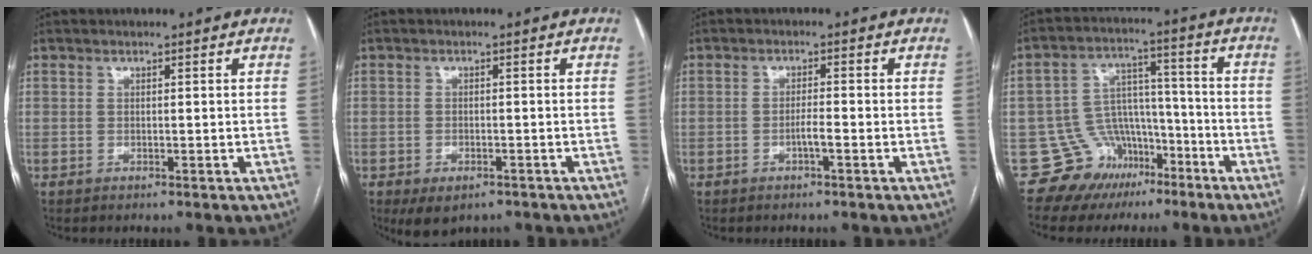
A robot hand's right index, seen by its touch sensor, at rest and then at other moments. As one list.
[{"total": 4.7, "force": [-3.0, 2.6, 2.4], "torque": [-0.040, -0.005, -0.039]}, {"total": 1.8, "force": [-0.9, 0.0, 1.6], "torque": [-0.030, 0.001, -0.016]}, {"total": 10.5, "force": [-6.4, 8.3, 1.1], "torque": [-0.009, 0.072, -0.091]}]